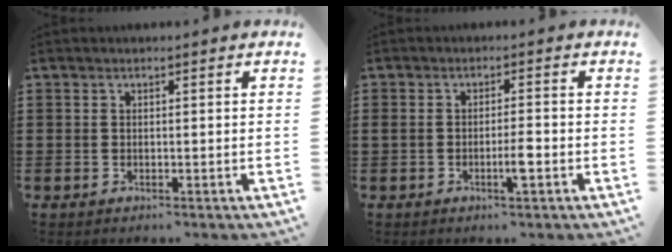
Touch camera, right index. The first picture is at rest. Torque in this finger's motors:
{"motor_torque": [0.74, 0.73, 0.16, 0.08]}